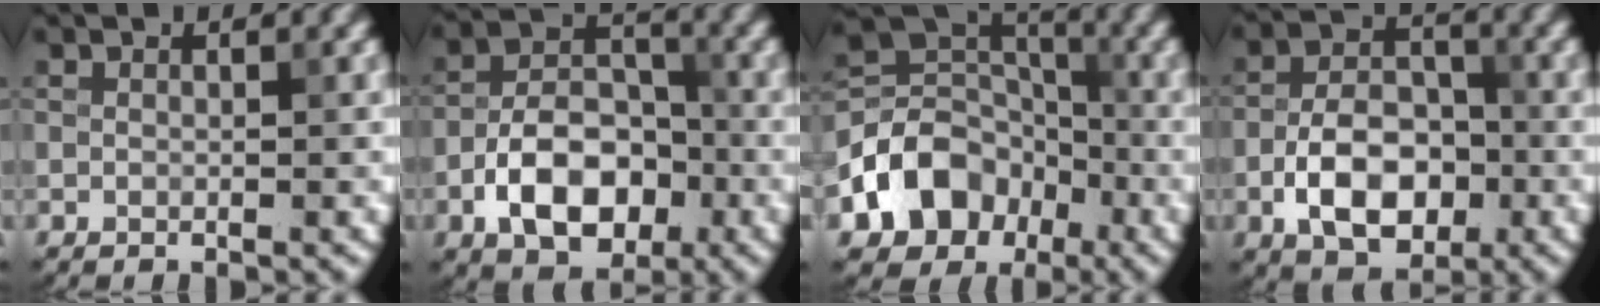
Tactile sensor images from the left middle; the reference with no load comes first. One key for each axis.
{"total": 7.3, "fx": -2.8, "fy": 4.5, "fz": 5.0, "tx": -0.079, "ty": 0.005, "tz": -0.054}
{"total": 7.8, "fx": -3.3, "fy": 6.2, "fz": 3.6, "tx": -0.055, "ty": 0.000, "tz": -0.068}
{"total": 6.7, "fx": -2.3, "fy": 4.1, "fz": 4.8, "tx": -0.078, "ty": 0.004, "tz": -0.044}